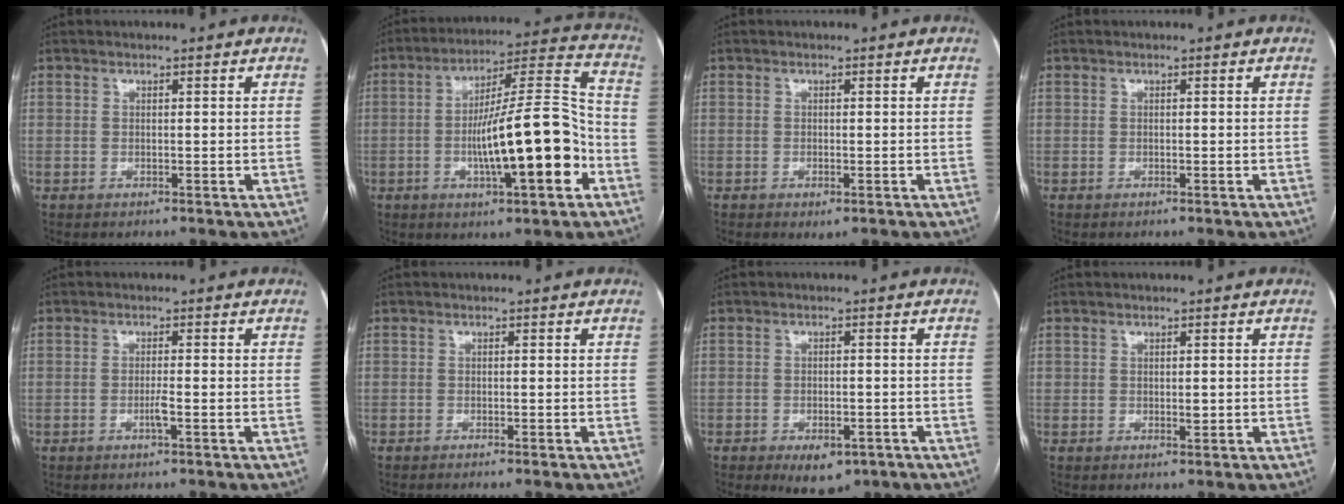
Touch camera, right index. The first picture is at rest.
{"total": 17.4, "force": [-4.7, 2.4, 16.5], "torque": [-0.266, 0.017, -0.069]}
{"total": 1.6, "force": [-0.9, 0.6, 1.2], "torque": [-0.014, -0.003, -0.007]}
{"total": 0.0}
{"total": 1.7, "force": [-0.8, -0.2, 1.5], "torque": [-0.032, -0.002, -0.015]}
{"total": 2.1, "force": [-1.8, -0.3, 1.0], "torque": [-0.008, 0.001, -0.024]}
{"total": 5.5, "force": [-3.3, 2.8, 3.5], "torque": [-0.046, -0.002, -0.040]}
{"total": 1.0, "force": [0.0, 0.6, 0.9], "torque": [-0.012, -0.002, 0.001]}